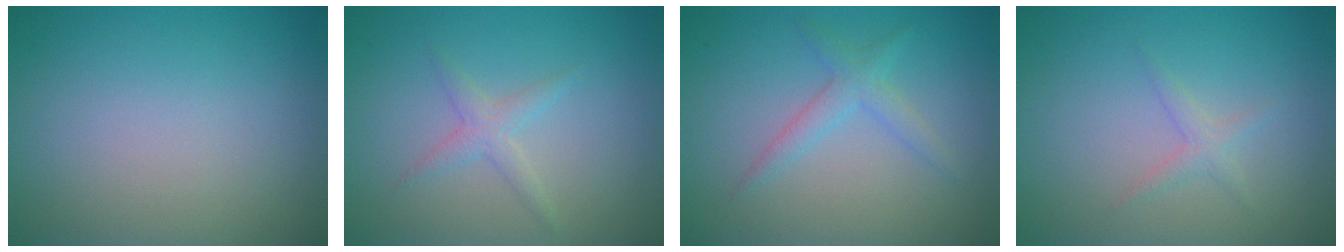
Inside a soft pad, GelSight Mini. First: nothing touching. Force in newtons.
{"total": 1.6, "press": 1.6, "slide": 0.1}
{"total": 1.9, "press": 1.9, "slide": 0.0}
{"total": 1.2, "press": 1.2, "slide": 0.1}